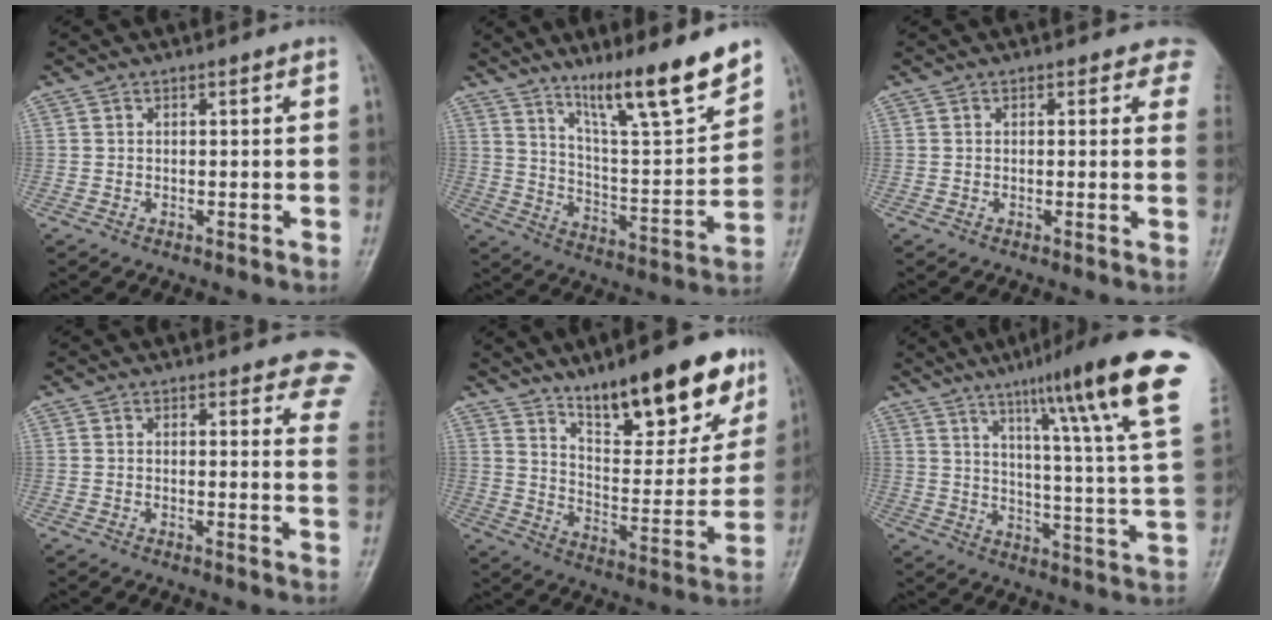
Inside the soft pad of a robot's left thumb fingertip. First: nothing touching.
{"total": 15.9, "force": [11.8, 1.9, 10.5], "torque": [-0.152, -0.078, 0.203]}
{"total": 3.8, "force": [2.8, 2.1, 1.5], "torque": [0.018, -0.008, 0.009]}
{"total": 8.5, "force": [7.0, 2.9, 3.9], "torque": [0.000, -0.029, 0.050]}
{"total": 20.1, "force": [13.2, 6.6, 13.6], "torque": [-0.152, -0.070, 0.211]}
{"total": 23.7, "force": [13.9, 1.2, 19.1], "torque": [-0.256, -0.052, 0.191]}